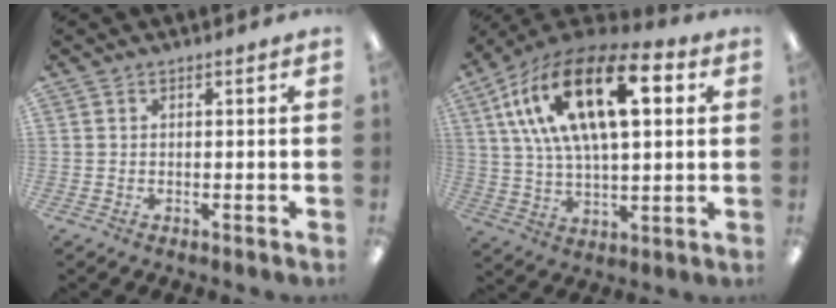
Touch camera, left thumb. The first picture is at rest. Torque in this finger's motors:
{"motor_torque": [2.49, 2.51, 1.64, -1.13, 0.65]}